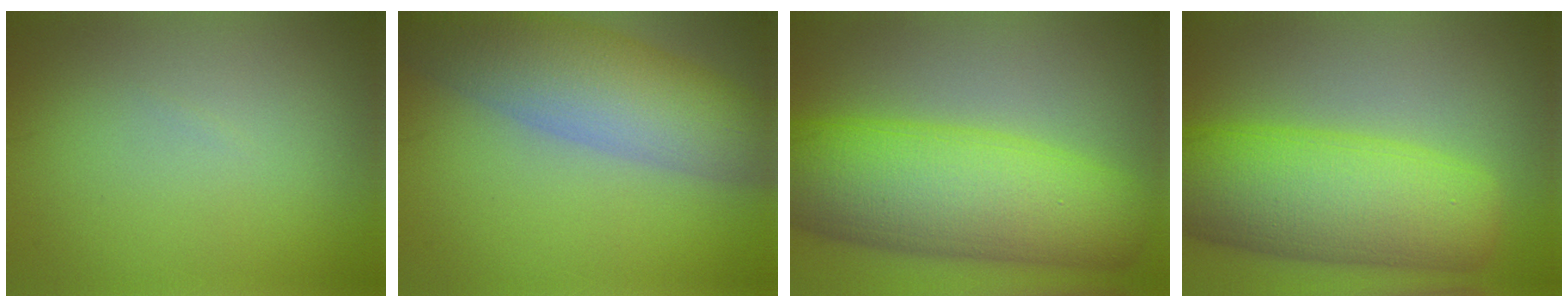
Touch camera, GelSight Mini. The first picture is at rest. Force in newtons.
{"total": 9.6, "press": 9.6, "slide": 0.6}
{"total": 13.1, "press": 13.1, "slide": 0.1}
{"total": 11.9, "press": 11.9, "slide": 0.3}